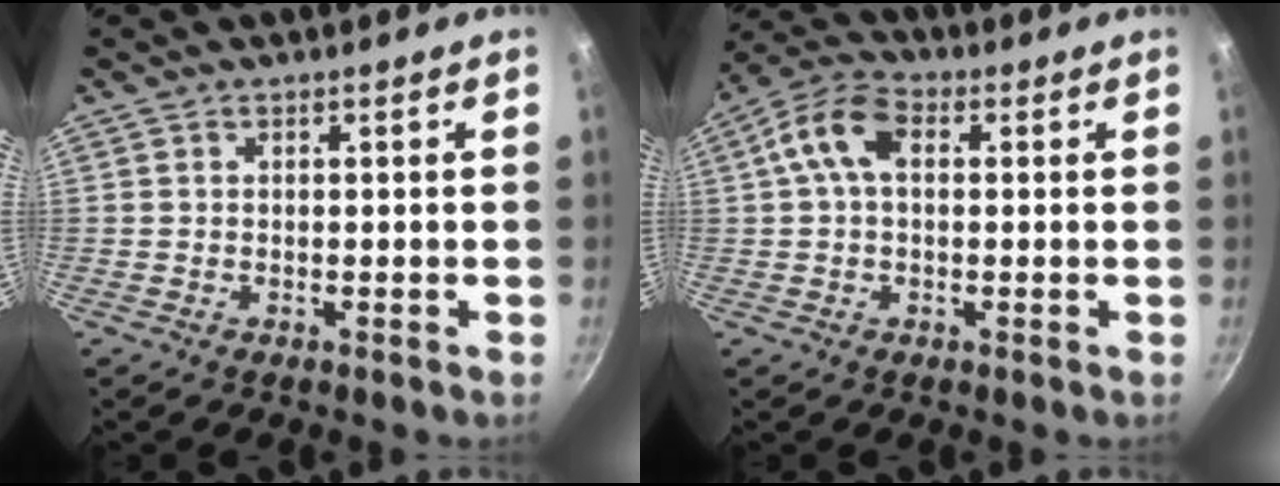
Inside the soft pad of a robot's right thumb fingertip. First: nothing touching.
{"total": 8.6, "force": [1.6, 5.2, 6.6], "torque": [-0.128, 0.024, 0.015]}